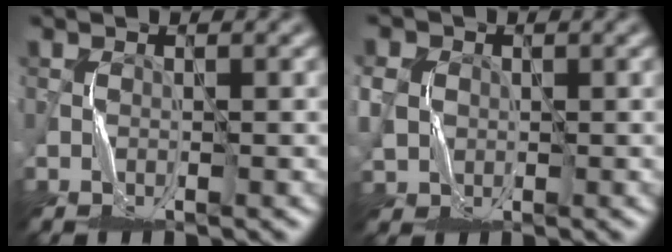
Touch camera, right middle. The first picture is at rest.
{"total": 3.5, "force": [0.2, 3.1, 1.7], "torque": [-0.048, 0.003, 0.002]}